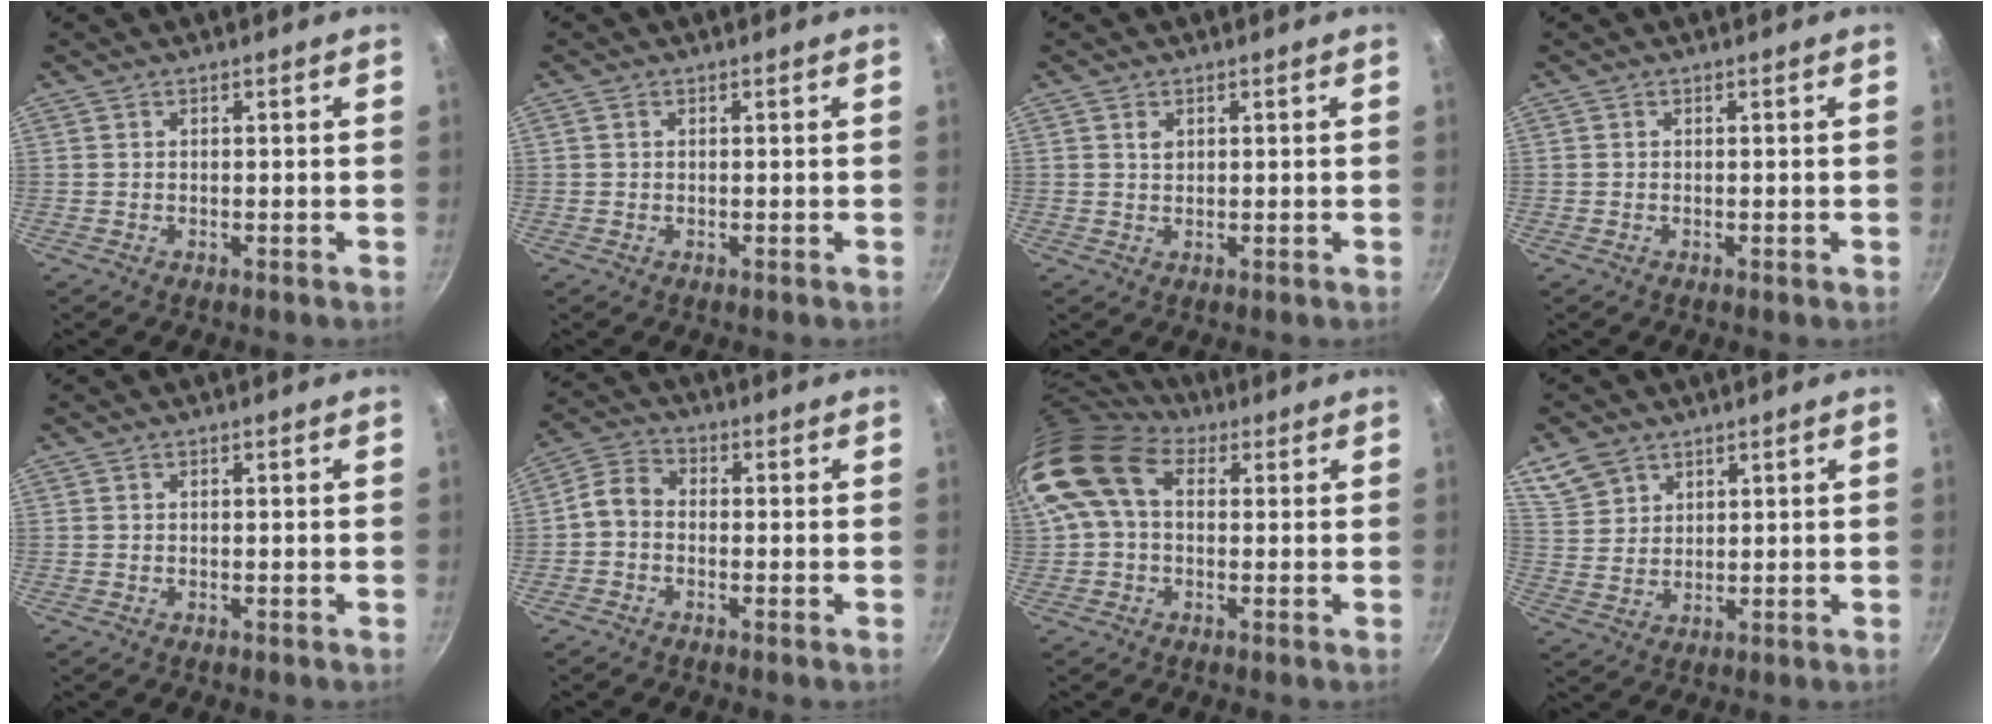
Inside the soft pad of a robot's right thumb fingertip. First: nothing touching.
{"total": 0.7, "force": [0.2, 0.5, 0.4], "torque": [-0.008, 0.003, 0.003]}
{"total": 1.4, "force": [0.6, 1.0, 0.8], "torque": [-0.011, 0.001, 0.010]}
{"total": 0.0}
{"total": 0.0}
{"total": 4.5, "force": [-1.3, 3.4, 2.8], "torque": [-0.057, 0.029, -0.040]}
{"total": 14.1, "force": [3.6, 9.4, 9.8], "torque": [-0.185, 0.020, 0.050]}
{"total": 6.6, "force": [4.3, 4.4, 2.4], "torque": [-0.030, -0.012, 0.091]}